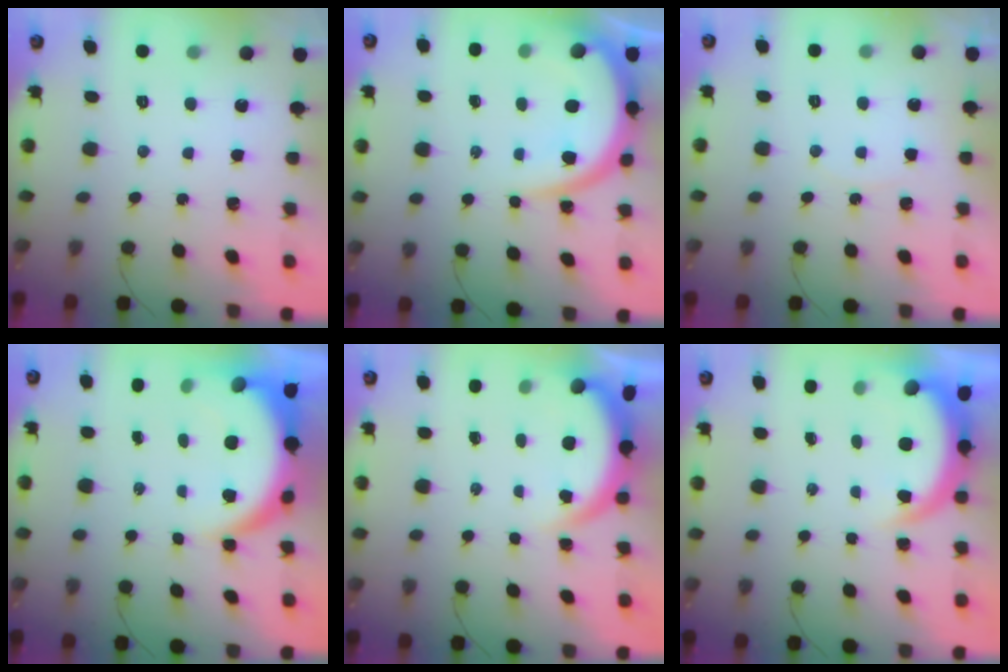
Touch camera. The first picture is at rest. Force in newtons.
{"total": 12.0, "press": 12.0, "slide": 1.2}
{"total": 2.2, "press": 2.1, "slide": 0.4}
{"total": 10.2, "press": 10.1, "slide": 1.1}
{"total": 3.9, "press": 3.9, "slide": 0.2}
{"total": 4.6, "press": 4.6, "slide": 0.3}